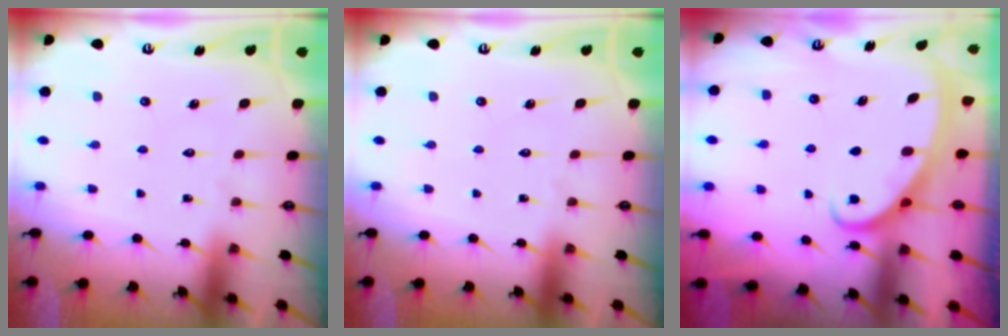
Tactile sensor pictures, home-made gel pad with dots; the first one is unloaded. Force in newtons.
{"total": 0.0}
{"total": 2.6, "press": 2.6, "slide": 0.4}